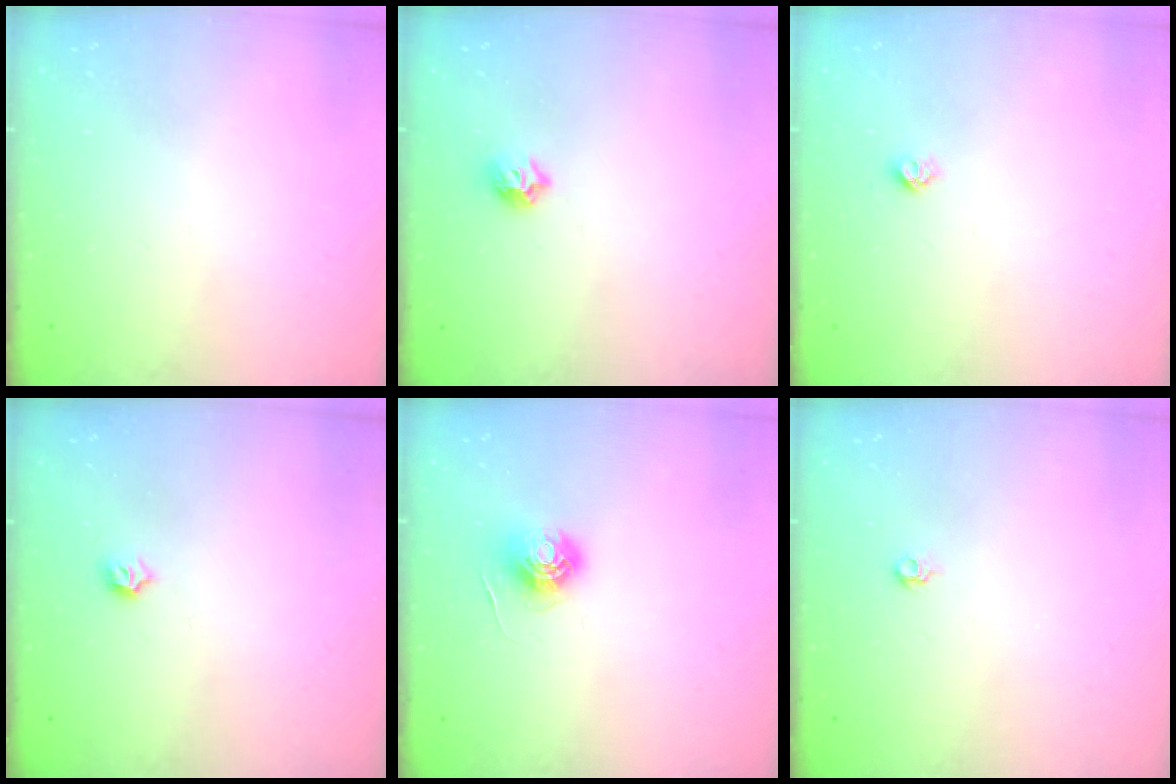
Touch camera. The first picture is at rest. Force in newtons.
{"total": 5.3, "press": 5.2, "slide": 1.2}
{"total": 3.8, "press": 3.8, "slide": 0.6}
{"total": 3.4, "press": 3.3, "slide": 0.7}
{"total": 6.0, "press": 6.0, "slide": 0.3}
{"total": 3.7, "press": 3.6, "slide": 0.7}